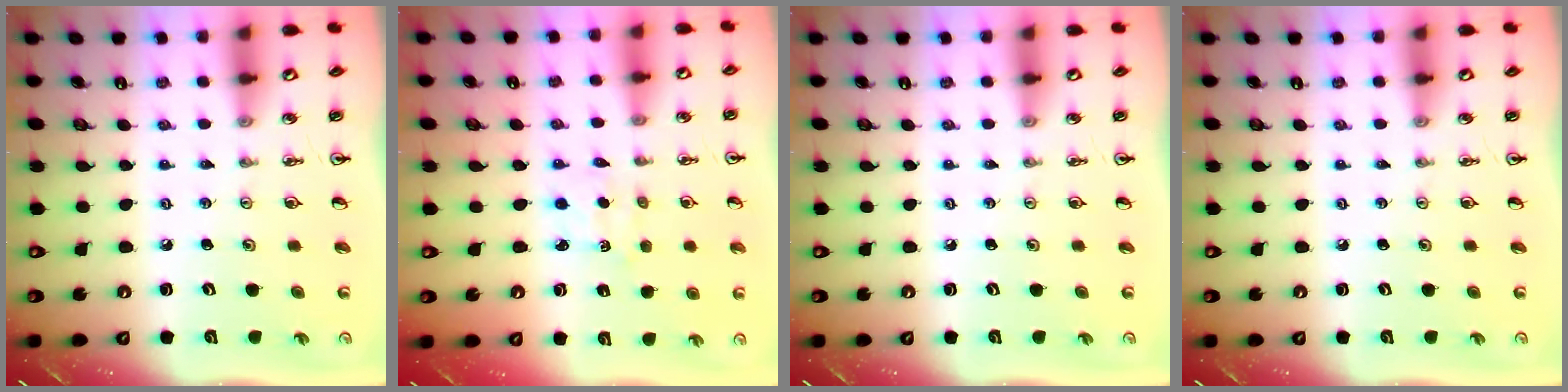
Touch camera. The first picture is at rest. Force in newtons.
{"total": 2.5, "press": 2.5, "slide": 0.3}
{"total": 0.0}
{"total": 0.0}